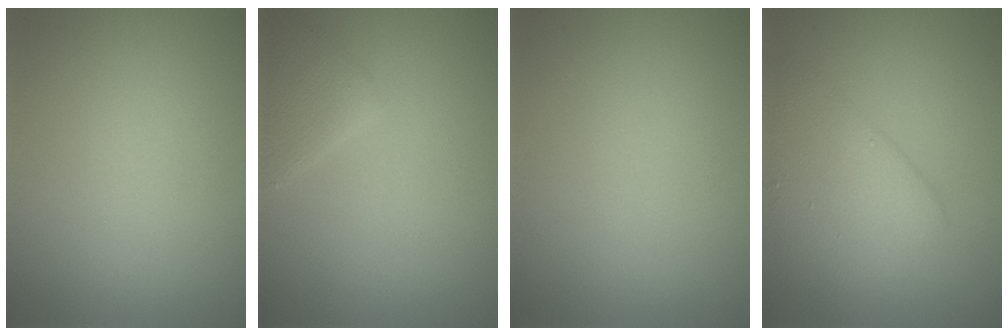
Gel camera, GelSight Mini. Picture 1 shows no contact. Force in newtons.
{"total": 2.2, "press": 2.2, "slide": 0.2}
{"total": 0.0}
{"total": 4.6, "press": 4.6, "slide": 0.1}